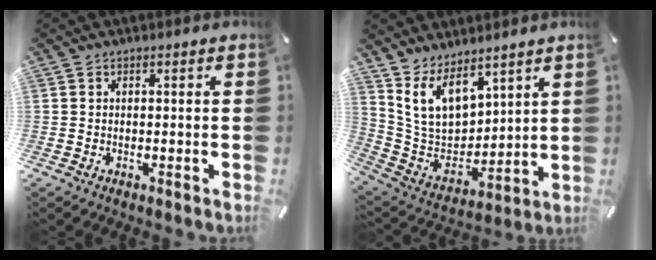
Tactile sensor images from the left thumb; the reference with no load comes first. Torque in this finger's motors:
{"motor_torque": [1.36, 0.49, 1.27, -1.50, 0.42]}